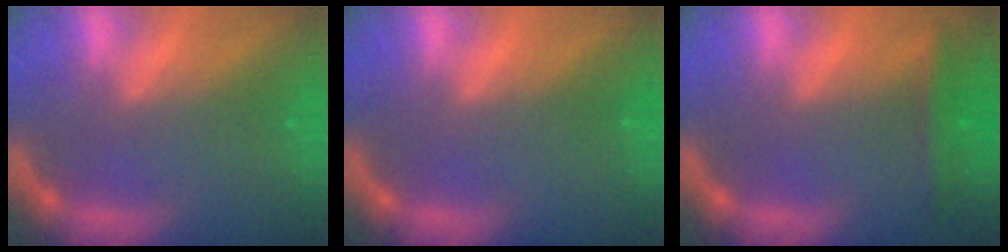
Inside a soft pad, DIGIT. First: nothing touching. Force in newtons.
{"total": 0.0}
{"total": 2.9}